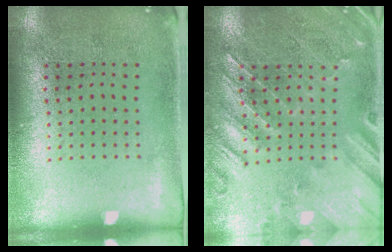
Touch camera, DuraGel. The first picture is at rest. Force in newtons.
{"total": 0.6, "press": 0.4, "slide": 0.4}